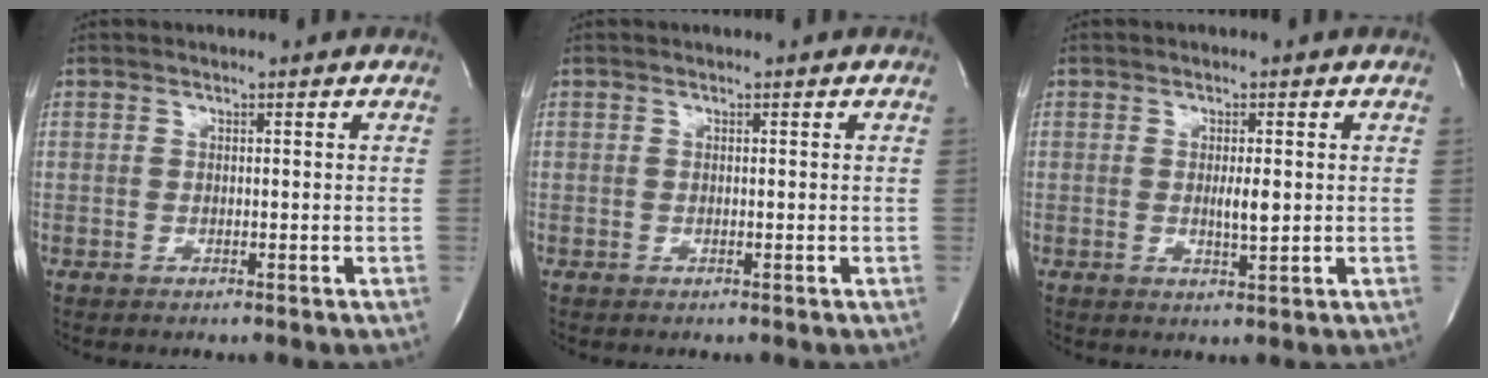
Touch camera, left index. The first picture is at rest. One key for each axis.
{"total": 0.0}
{"total": 2.7, "fx": 0.1, "fy": 0.4, "fz": 2.7, "tx": -0.048, "ty": -0.005, "tz": 0.002}